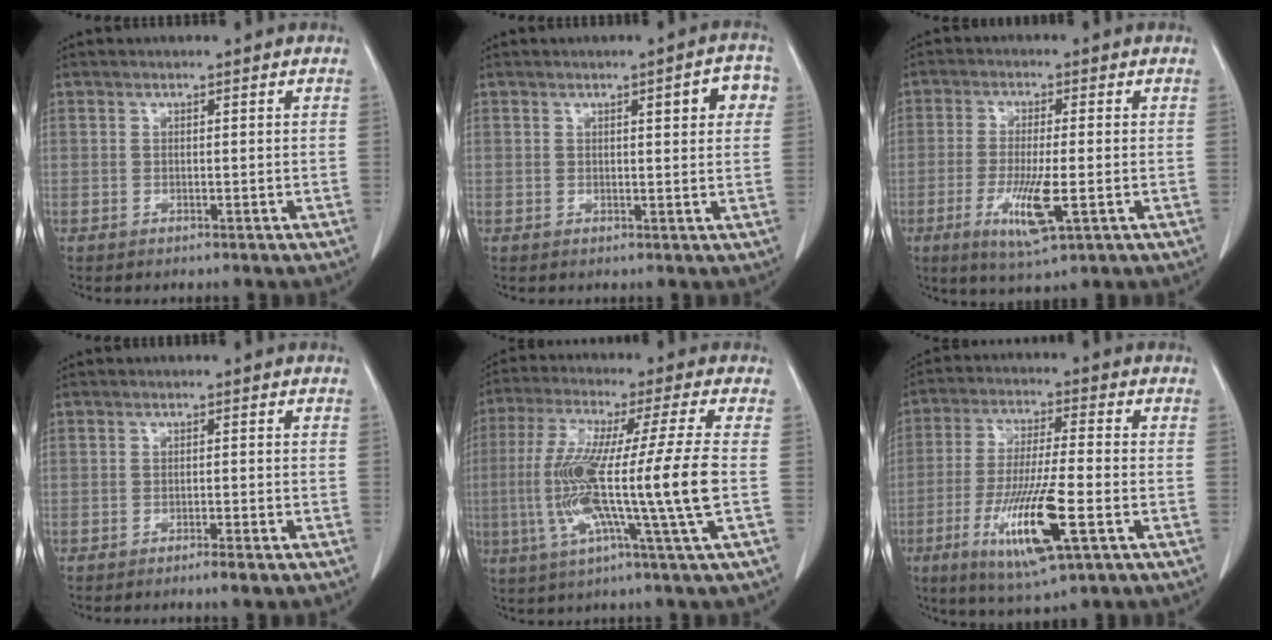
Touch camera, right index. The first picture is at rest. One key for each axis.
{"total": 4.5, "fx": 1.5, "fy": 1.1, "fz": 4.1, "tx": -0.048, "ty": 0.010, "tz": 0.016}
{"total": 7.8, "fx": -2.4, "fy": 0.9, "fz": 7.4, "tx": -0.138, "ty": -0.019, "tz": -0.036}
{"total": 1.9, "fx": -1.4, "fy": 0.0, "fz": 1.3, "tx": -0.022, "ty": -0.004, "tz": -0.020}
{"total": 15.8, "fx": -2.1, "fy": -2.0, "fz": 15.5, "tx": -0.292, "ty": -0.013, "tz": -0.043}
{"total": 13.9, "fx": -5.0, "fy": 1.3, "fz": 12.9, "tx": -0.250, "ty": -0.027, "tz": -0.082}